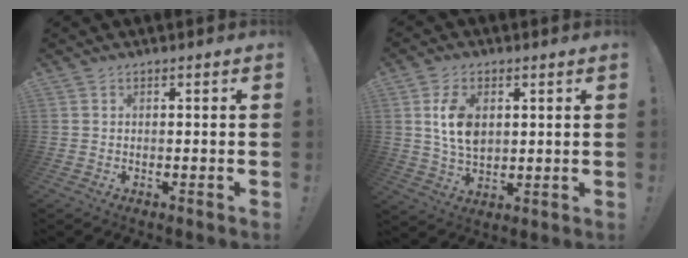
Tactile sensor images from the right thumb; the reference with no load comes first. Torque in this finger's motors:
{"motor_torque": [2.99, 0.68, 1.21, -1.50, 0.08]}